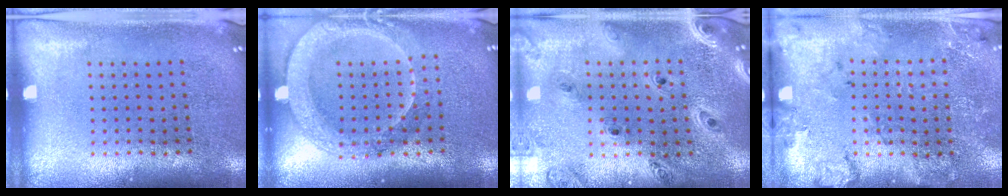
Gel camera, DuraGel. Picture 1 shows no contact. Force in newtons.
{"total": 2.1, "press": 1.9, "slide": 0.8}
{"total": 1.4, "press": 1.3, "slide": 0.2}
{"total": 1.8, "press": 1.6, "slide": 0.7}